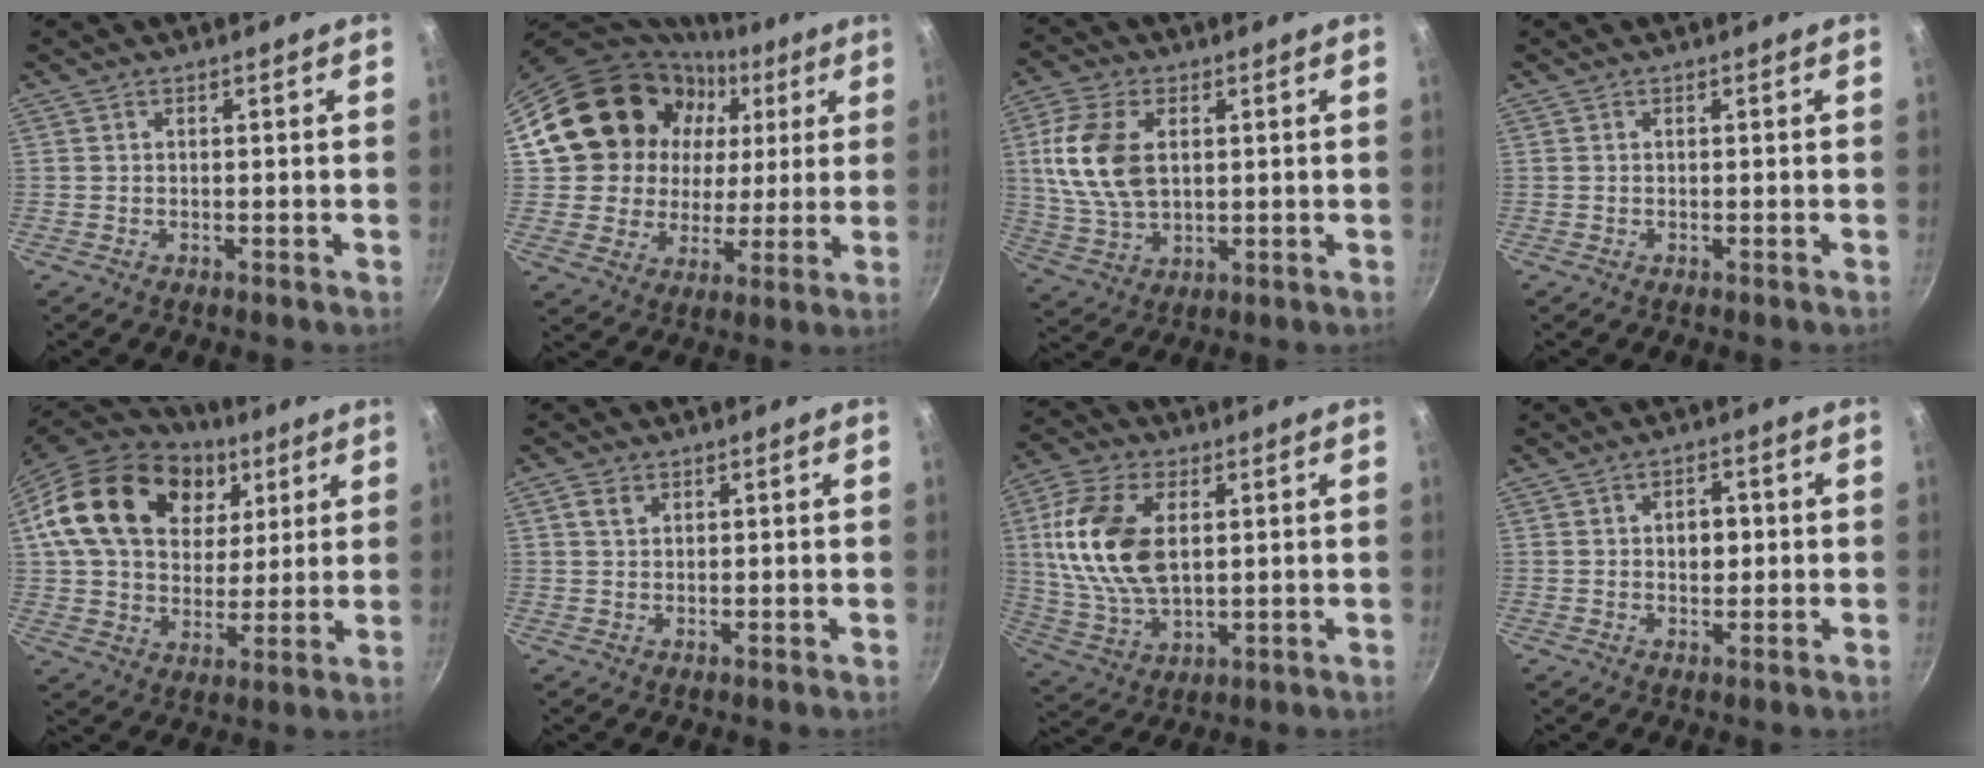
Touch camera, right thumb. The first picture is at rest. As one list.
[{"total": 19.6, "force": [6.7, 16.8, 7.6], "torque": [-0.115, 0.007, 0.122]}, {"total": 13.1, "force": [2.4, 8.1, 10.0], "torque": [-0.190, -0.006, 0.048]}, {"total": 0.0}, {"total": 24.7, "force": [9.4, 17.5, 14.6], "torque": [-0.236, -0.005, 0.161]}, {"total": 2.3, "force": [1.1, 1.5, 1.3], "torque": [-0.016, 0.000, 0.021]}, {"total": 16.6, "force": [3.2, 9.7, 13.1], "torque": [-0.244, -0.004, 0.066]}, {"total": 4.0, "force": [0.3, 2.8, 2.9], "torque": [-0.023, 0.005, 0.002]}]